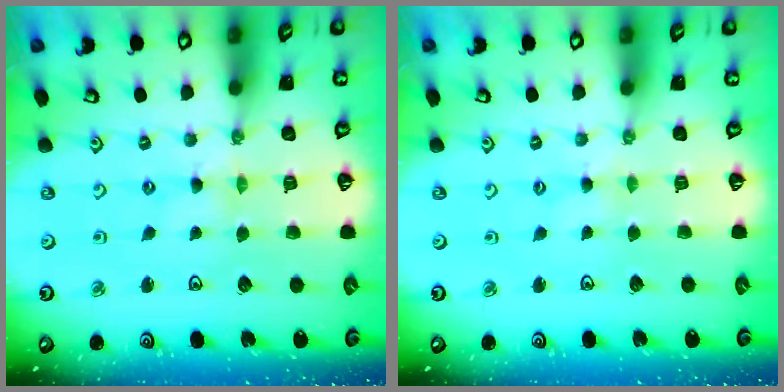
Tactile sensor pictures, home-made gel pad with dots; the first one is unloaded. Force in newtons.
{"total": 1.6, "press": 1.5, "slide": 0.3}